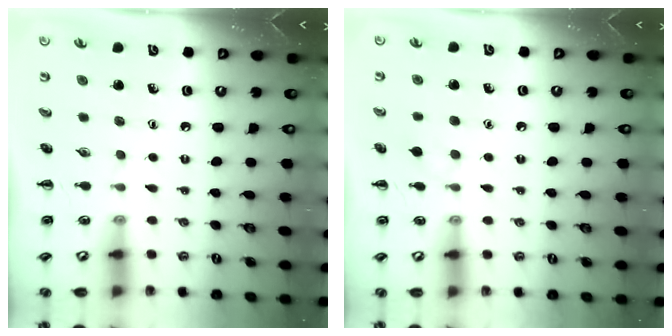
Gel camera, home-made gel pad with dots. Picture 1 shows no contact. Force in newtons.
{"total": 4.7, "press": 4.4, "slide": 1.8}